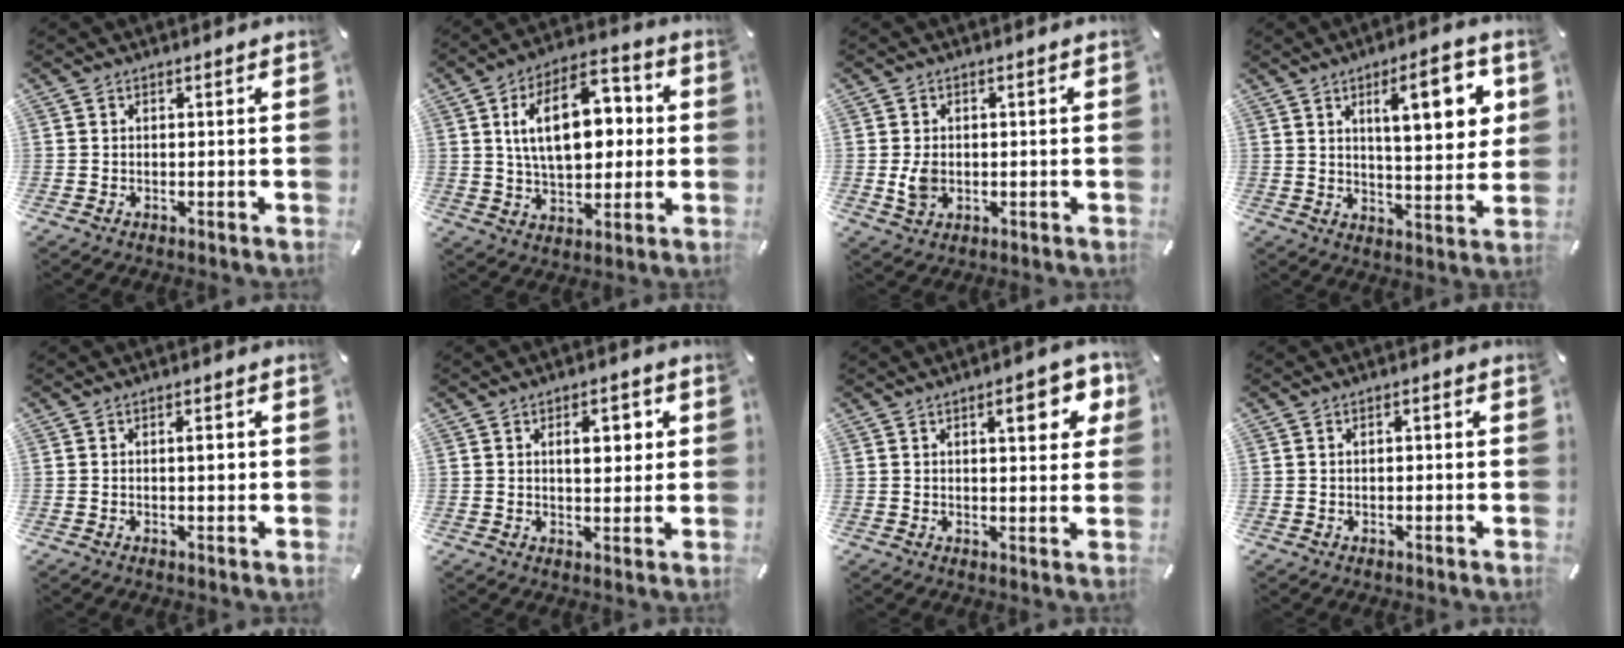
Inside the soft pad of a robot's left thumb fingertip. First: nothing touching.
{"total": 17.6, "force": [3.1, 10.6, 13.8], "torque": [-0.228, 0.008, 0.049]}
{"total": 4.5, "force": [-0.4, 3.5, 2.8], "torque": [-0.057, -0.002, -0.009]}
{"total": 14.6, "force": [5.8, 5.1, 12.4], "torque": [-0.169, -0.016, 0.084]}
{"total": 2.8, "force": [0.4, 1.0, 2.6], "torque": [-0.043, 0.000, 0.002]}
{"total": 6.6, "force": [1.8, 3.7, 5.2], "torque": [-0.063, -0.008, 0.018]}
{"total": 9.2, "force": [3.8, 3.4, 7.6], "torque": [-0.094, -0.010, 0.055]}
{"total": 1.4, "force": [0.0, 0.8, 1.1], "torque": [-0.023, 0.004, -0.003]}